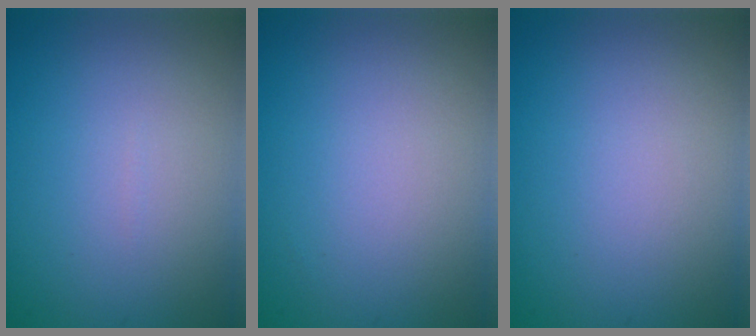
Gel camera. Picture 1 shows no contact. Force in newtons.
{"total": 0.0}
{"total": 0.0}